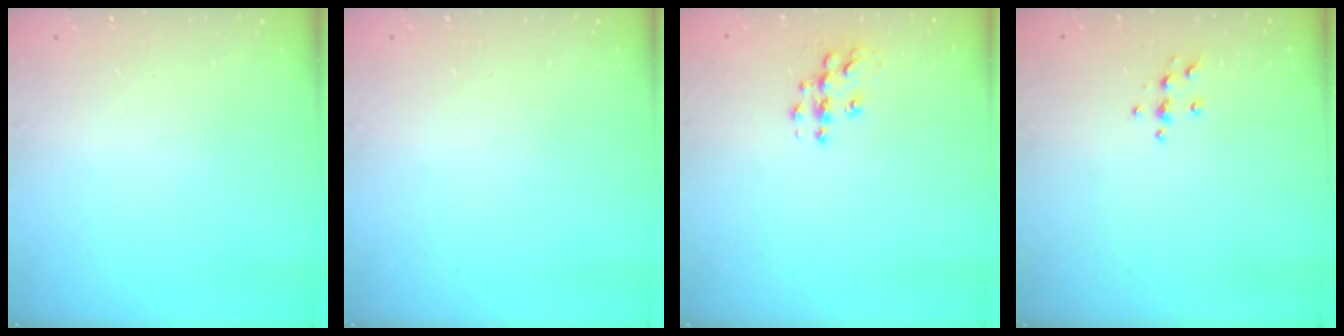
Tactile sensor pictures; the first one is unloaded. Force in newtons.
{"total": 0.0}
{"total": 7.9, "press": 7.9, "slide": 0.3}
{"total": 3.8, "press": 3.8, "slide": 0.4}